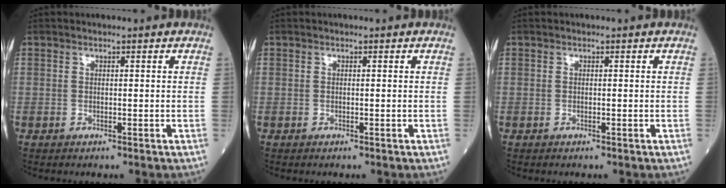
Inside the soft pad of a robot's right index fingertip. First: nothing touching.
{"total": 0.0}
{"total": 0.0}